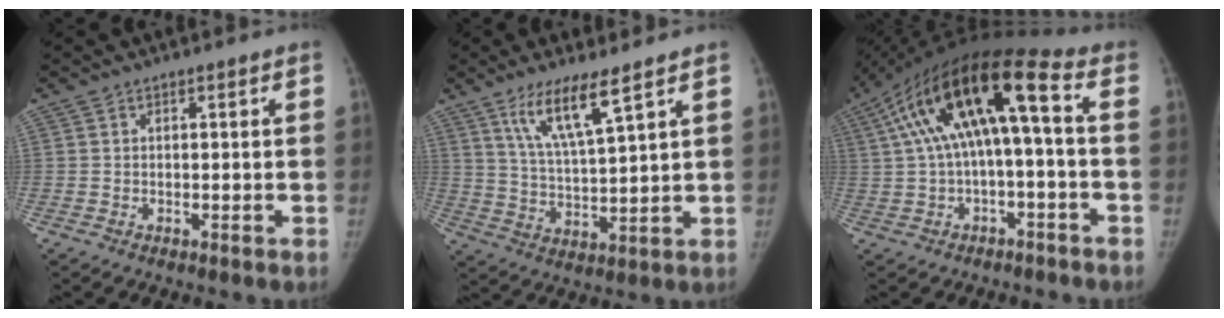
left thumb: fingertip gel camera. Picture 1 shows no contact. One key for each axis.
{"total": 9.6, "fx": 6.0, "fy": 1.3, "fz": 7.3, "tx": -0.135, "ty": -0.036, "tz": 0.122}
{"total": 16.6, "fx": 1.8, "fy": 5.1, "fz": 15.7, "tx": -0.301, "ty": 0.069, "tz": 0.031}